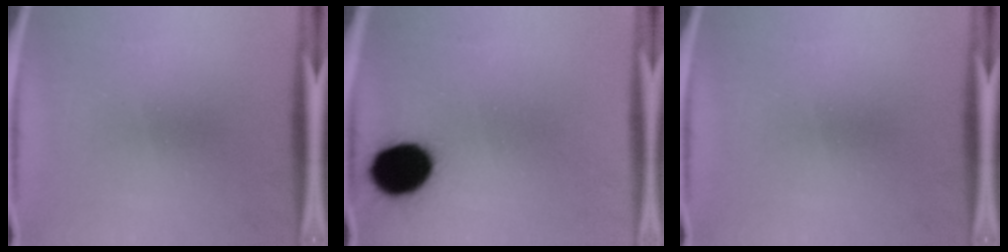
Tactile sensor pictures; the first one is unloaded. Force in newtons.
{"total": 13.8}
{"total": 0.0}